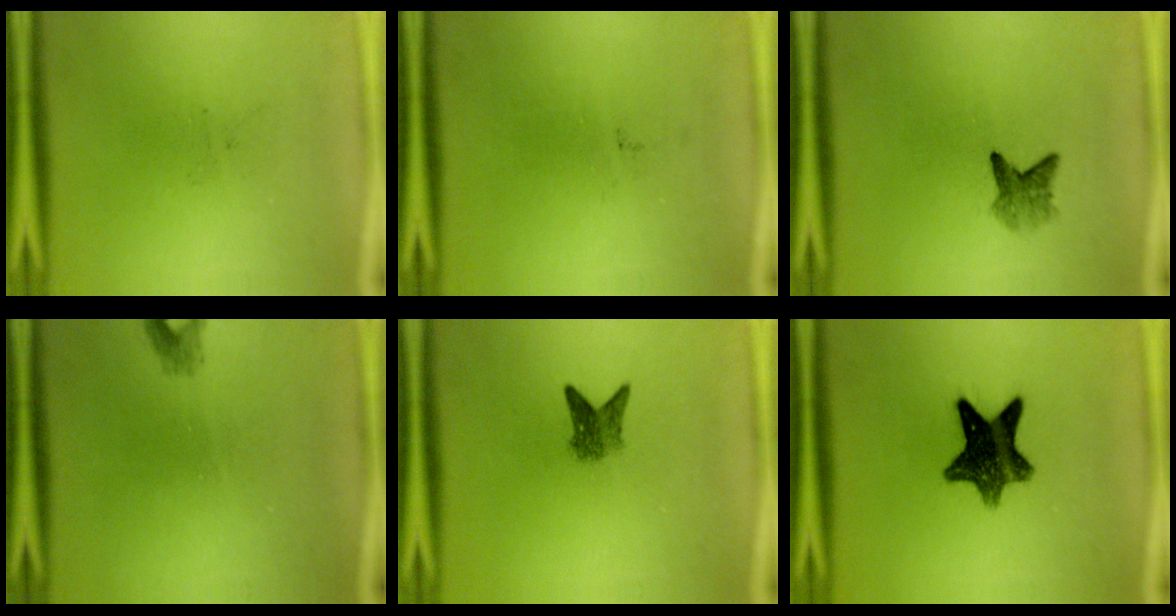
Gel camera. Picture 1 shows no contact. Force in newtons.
{"total": 0.0}
{"total": 2.6}
{"total": 1.2}
{"total": 2.8}
{"total": 10.7}